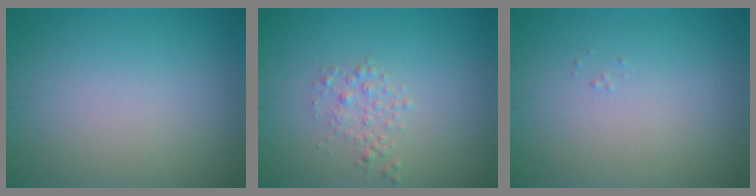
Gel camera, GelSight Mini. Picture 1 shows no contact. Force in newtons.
{"total": 1.4, "press": 1.4, "slide": 0.0}
{"total": 0.0}